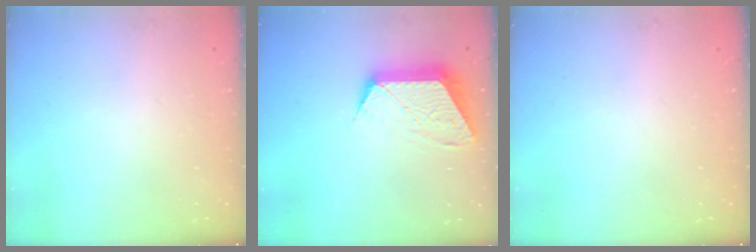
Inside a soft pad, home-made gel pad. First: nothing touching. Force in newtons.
{"total": 11.3, "press": 11.3, "slide": 0.7}
{"total": 0.0}